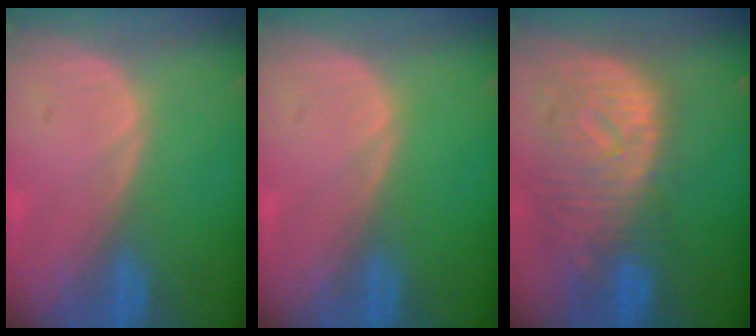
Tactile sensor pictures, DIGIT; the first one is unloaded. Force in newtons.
{"total": 0.0}
{"total": 11.5, "press": 9.9, "slide": 5.8}